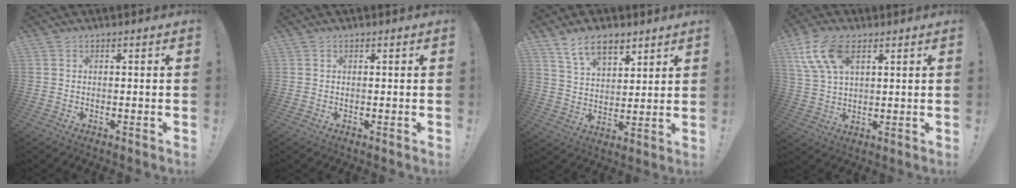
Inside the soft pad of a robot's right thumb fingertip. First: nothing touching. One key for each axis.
{"total": 0.0}
{"total": 10.7, "fx": 7.2, "fy": 5.6, "fz": 5.6, "tx": -0.092, "ty": -0.032, "tz": 0.135}
{"total": 11.7, "fx": 5.6, "fy": 6.2, "fz": 8.3, "tx": -0.160, "ty": -0.012, "tz": 0.106}